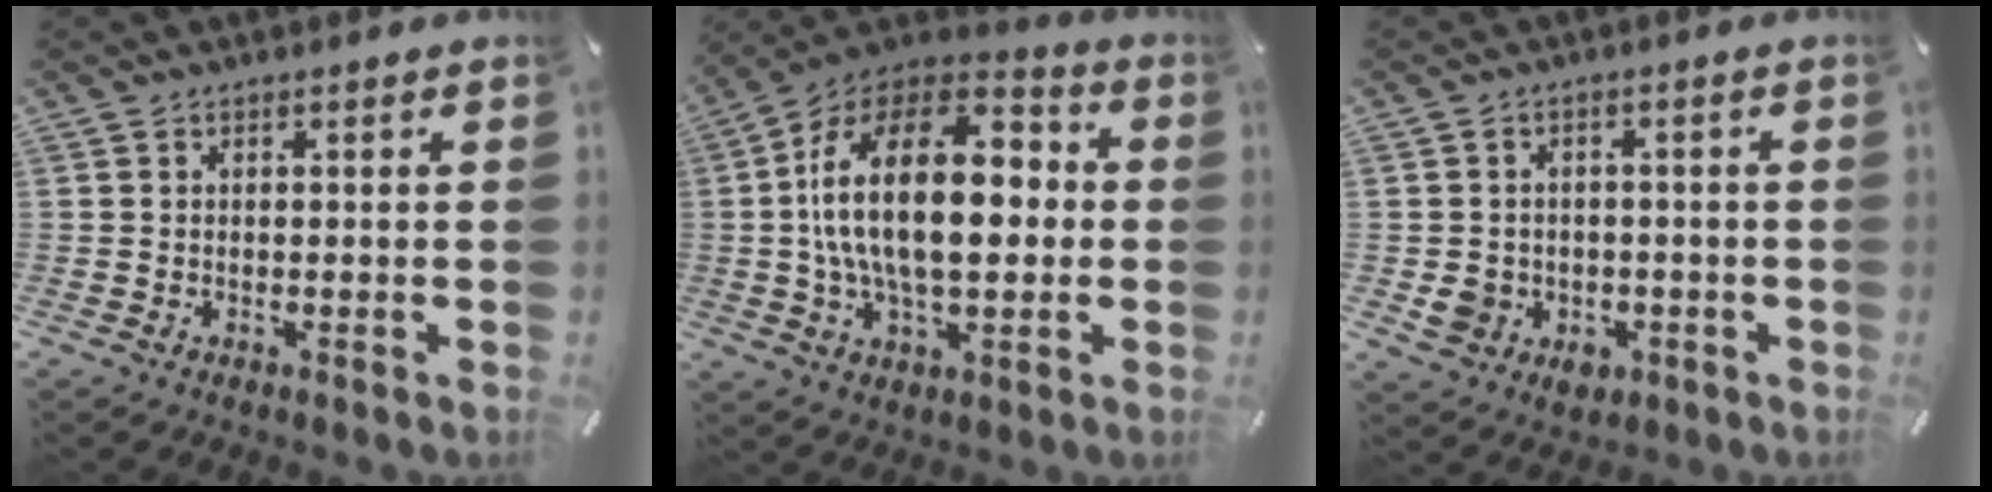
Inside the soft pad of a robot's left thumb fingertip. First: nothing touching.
{"total": 24.3, "force": [0.7, 13.6, 20.1], "torque": [-0.381, 0.002, 0.002]}
{"total": 5.3, "force": [-1.1, 4.9, 1.6], "torque": [-0.030, 0.003, -0.020]}